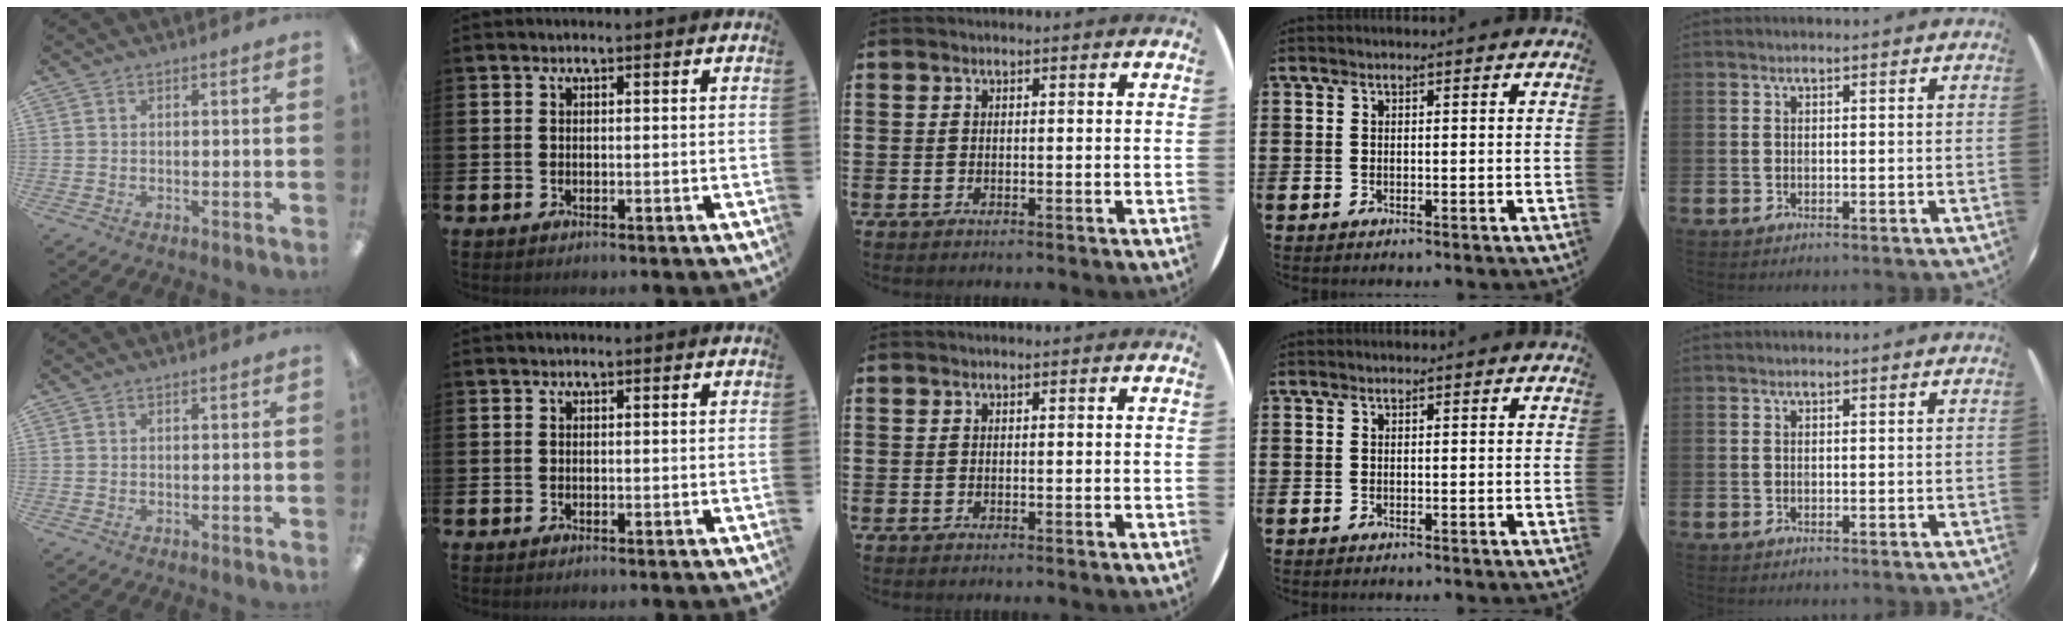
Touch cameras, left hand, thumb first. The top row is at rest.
{}